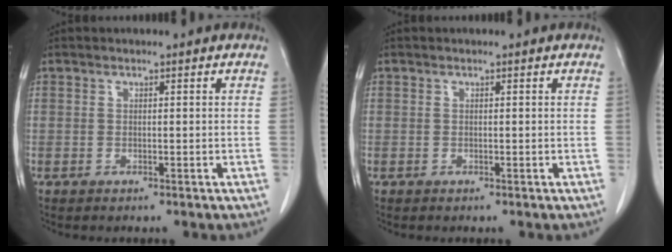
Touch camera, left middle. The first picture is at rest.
{"total": 0.0}